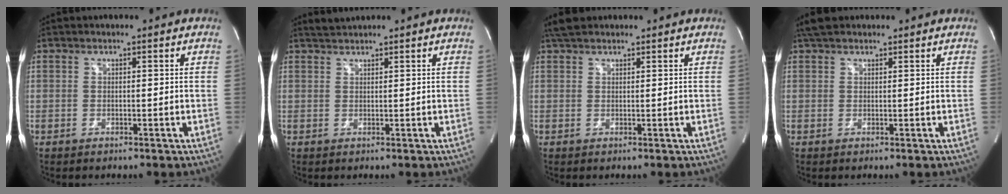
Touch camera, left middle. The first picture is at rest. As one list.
[{"total": 1.7, "force": [1.7, -0.1, 0.2], "torque": [-0.012, 0.011, 0.037]}, {"total": 3.2, "force": [2.7, 1.2, 1.1], "torque": [-0.026, 0.019, 0.049]}, {"total": 3.4, "force": [2.9, 1.5, 1.2], "torque": [-0.027, 0.022, 0.050]}]